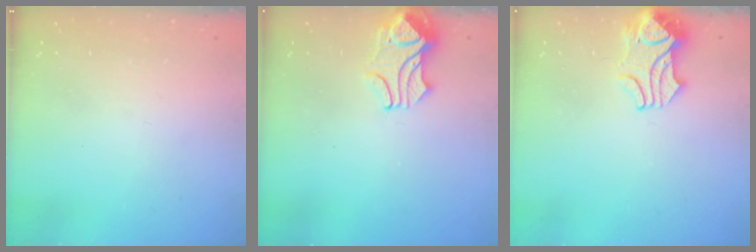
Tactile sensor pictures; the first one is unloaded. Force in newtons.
{"total": 2.5, "press": 2.4, "slide": 0.6}
{"total": 2.1, "press": 2.0, "slide": 0.5}